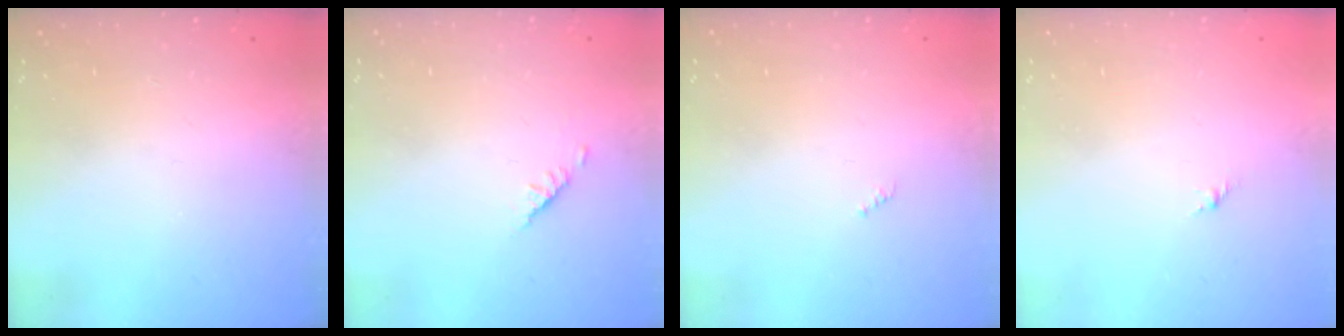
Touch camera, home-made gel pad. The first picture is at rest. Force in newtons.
{"total": 1.9, "press": 1.8, "slide": 0.5}
{"total": 0.0}
{"total": 1.6, "press": 1.5, "slide": 0.6}